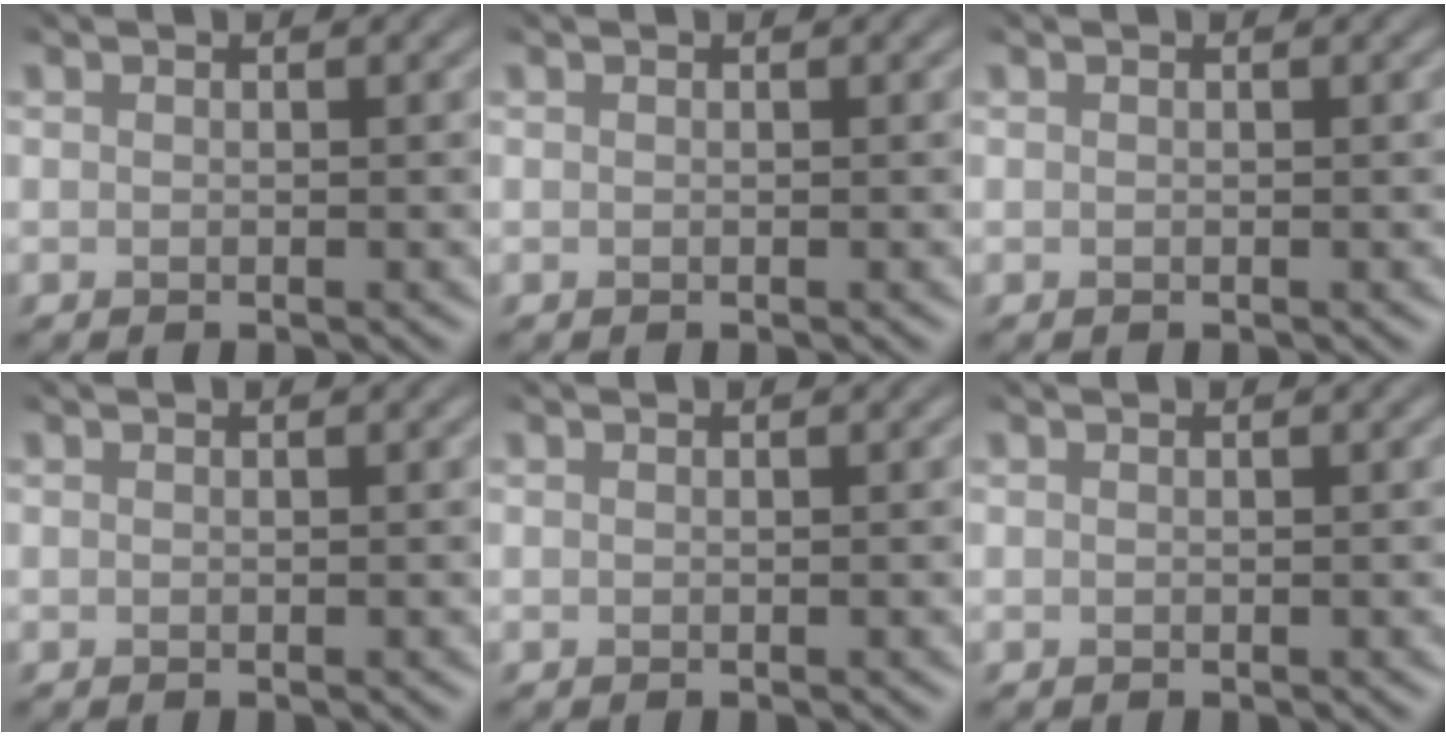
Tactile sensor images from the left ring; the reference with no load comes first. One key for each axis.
{"total": 0.0}
{"total": 0.0}
{"total": 0.0}
{"total": 0.0}
{"total": 0.0}